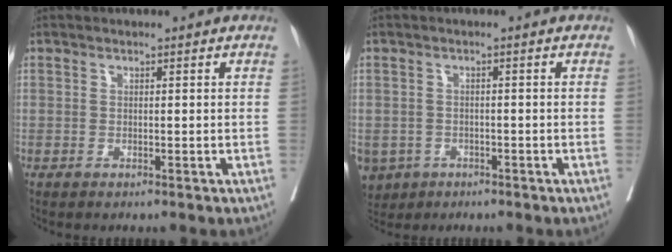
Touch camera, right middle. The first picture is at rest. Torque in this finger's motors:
{"motor_torque": [1.25, -0.89, 1.05, 0.21]}